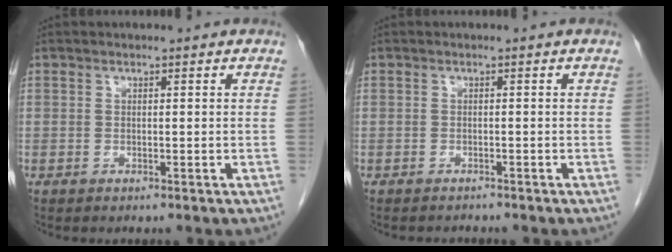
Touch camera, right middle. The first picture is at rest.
{"total": 1.0, "force": [-1.0, 0.0, -0.2], "torque": [-0.003, -0.006, -0.014]}